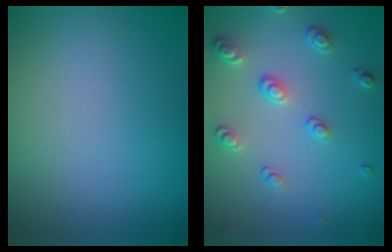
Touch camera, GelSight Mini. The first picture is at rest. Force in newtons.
{"total": 2.6, "press": 2.5, "slide": 0.8}